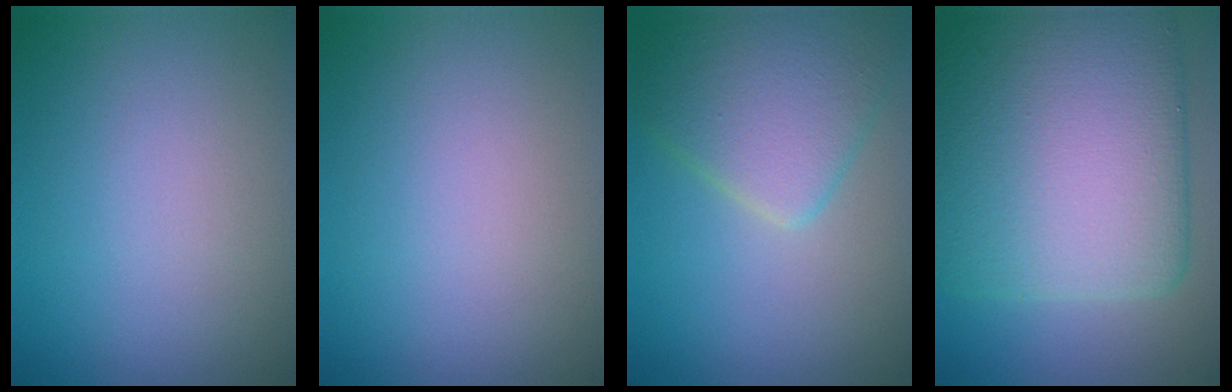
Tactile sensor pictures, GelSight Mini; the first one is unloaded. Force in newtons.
{"total": 0.0}
{"total": 5.3, "press": 5.3, "slide": 0.3}
{"total": 13.7, "press": 13.7, "slide": 0.1}